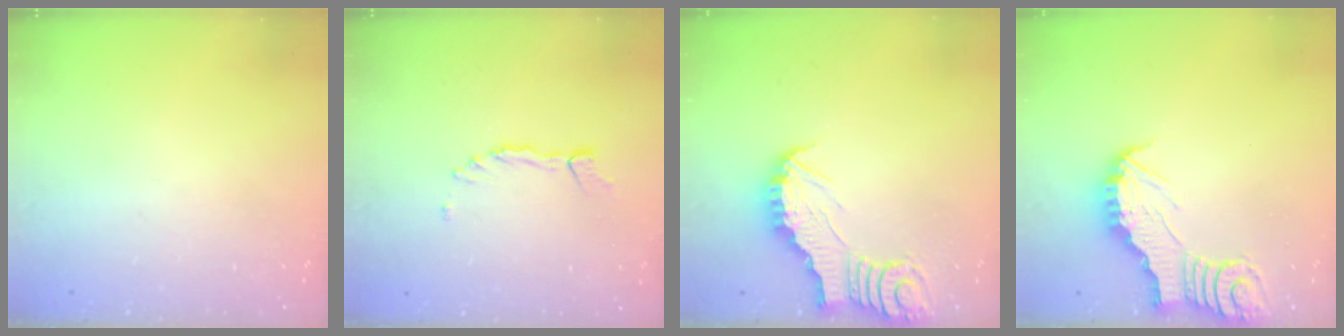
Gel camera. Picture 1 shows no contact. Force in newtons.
{"total": 1.5, "press": 1.5, "slide": 0.2}
{"total": 2.9, "press": 2.9, "slide": 0.3}
{"total": 3.0, "press": 3.0, "slide": 0.3}